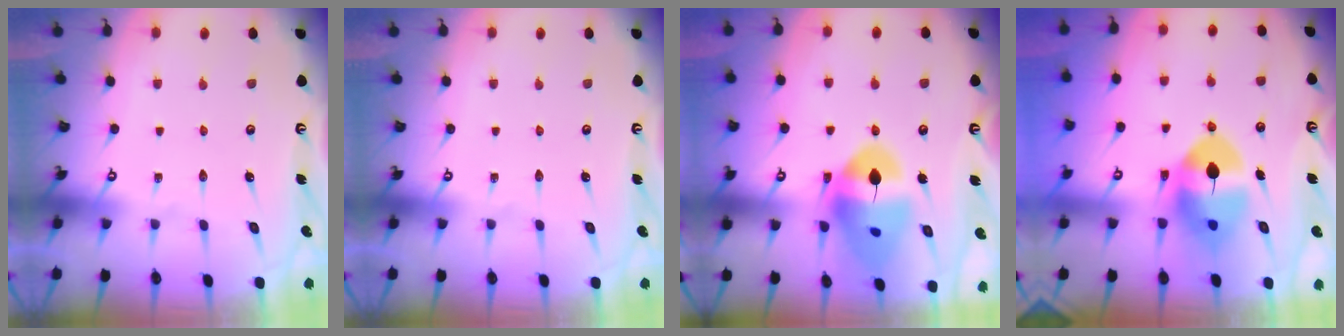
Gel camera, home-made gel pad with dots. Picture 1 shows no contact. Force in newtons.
{"total": 0.0}
{"total": 17.0, "press": 16.9, "slide": 2.2}
{"total": 11.7, "press": 11.5, "slide": 2.2}